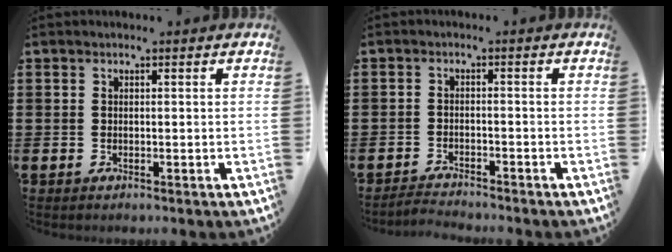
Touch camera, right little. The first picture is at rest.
{"total": 1.9, "force": [-1.9, -0.1, 0.0], "torque": [-0.003, 0.002, -0.040]}